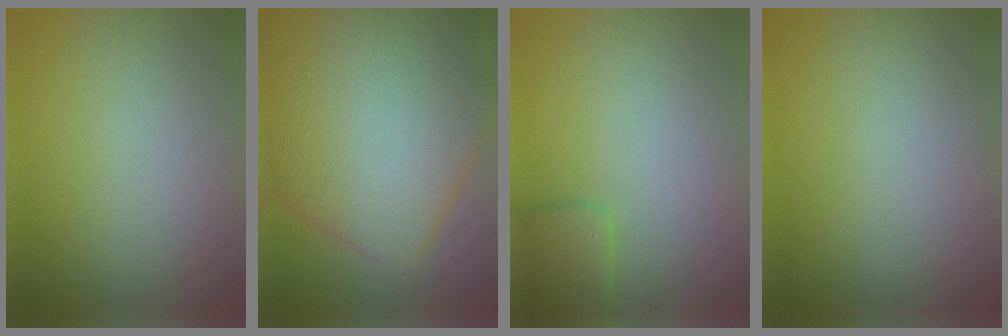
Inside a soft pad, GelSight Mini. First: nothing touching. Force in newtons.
{"total": 16.8, "press": 16.8, "slide": 0.5}
{"total": 2.6, "press": 2.6, "slide": 0.1}
{"total": 0.0}